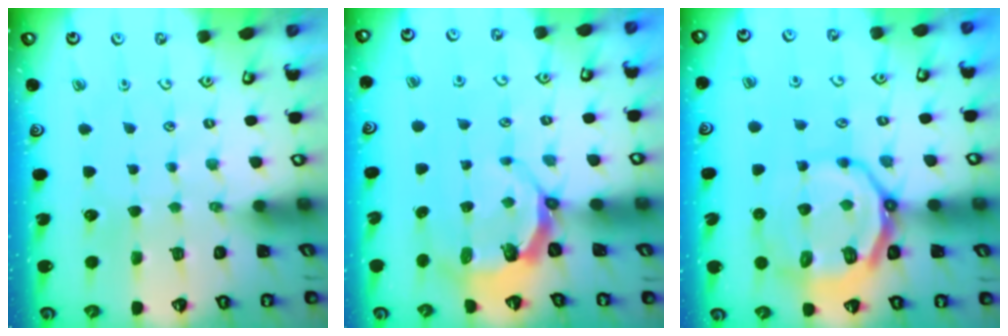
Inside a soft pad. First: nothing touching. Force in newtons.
{"total": 5.6, "press": 4.5, "slide": 3.3}
{"total": 12.5, "press": 12.1, "slide": 3.0}